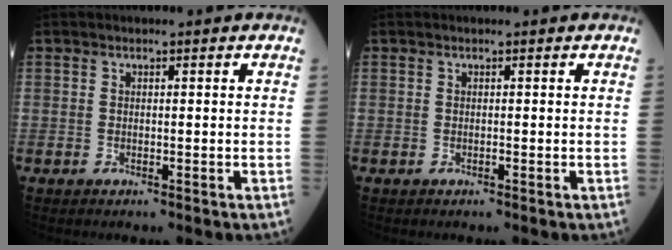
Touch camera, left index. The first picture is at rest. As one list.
[{"total": 0.0}]